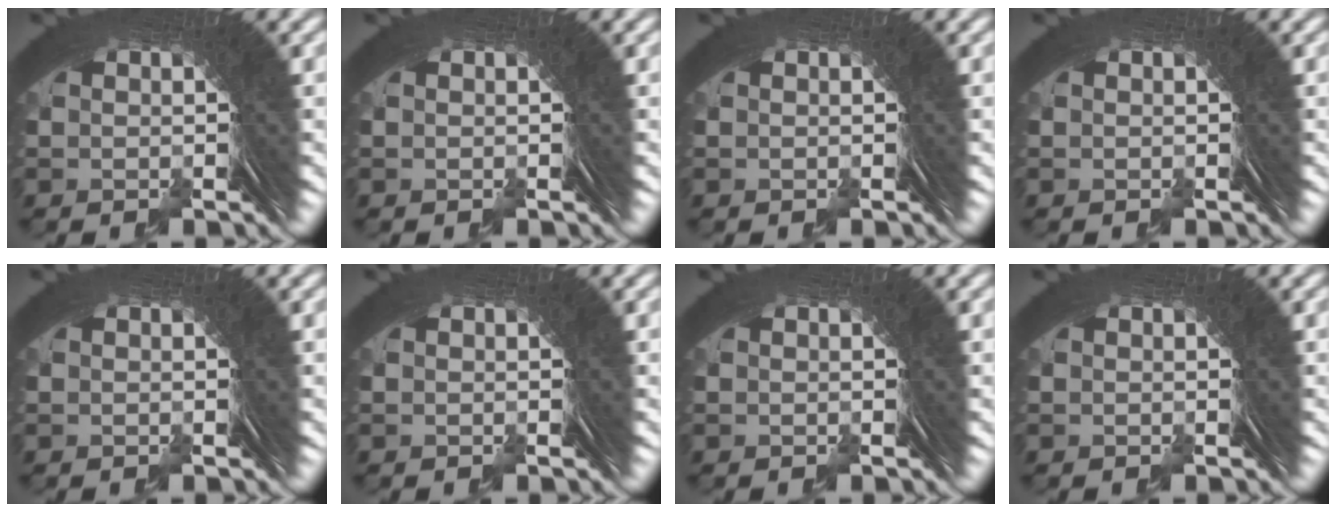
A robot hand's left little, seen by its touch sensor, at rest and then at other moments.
{"total": 0.0}
{"total": 0.0}
{"total": 0.0}
{"total": 0.0}
{"total": 0.0}
{"total": 0.0}
{"total": 0.0}